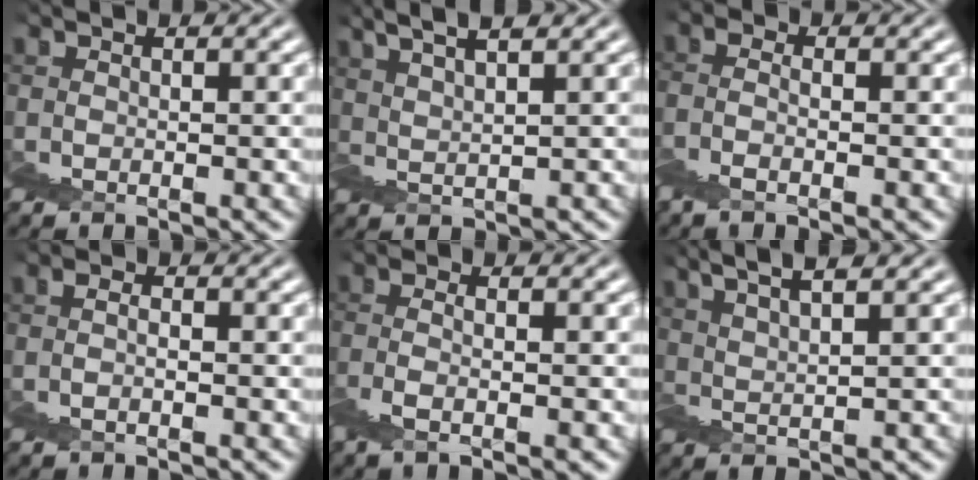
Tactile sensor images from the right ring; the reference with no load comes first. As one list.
[{"total": 3.3, "force": [2.2, -1.7, 1.8], "torque": [-0.013, 0.028, 0.034]}, {"total": 1.0, "force": [0.4, -0.7, 0.5], "torque": [-0.016, 0.023, -0.003]}, {"total": 0.9, "force": [-0.7, -0.4, -0.4], "torque": [-0.001, 0.010, -0.016]}, {"total": 2.9, "force": [0.6, -2.8, -0.4], "torque": [0.006, 0.027, -0.001]}, {"total": 5.0, "force": [3.3, -3.5, 1.6], "torque": [-0.014, 0.040, 0.049]}]